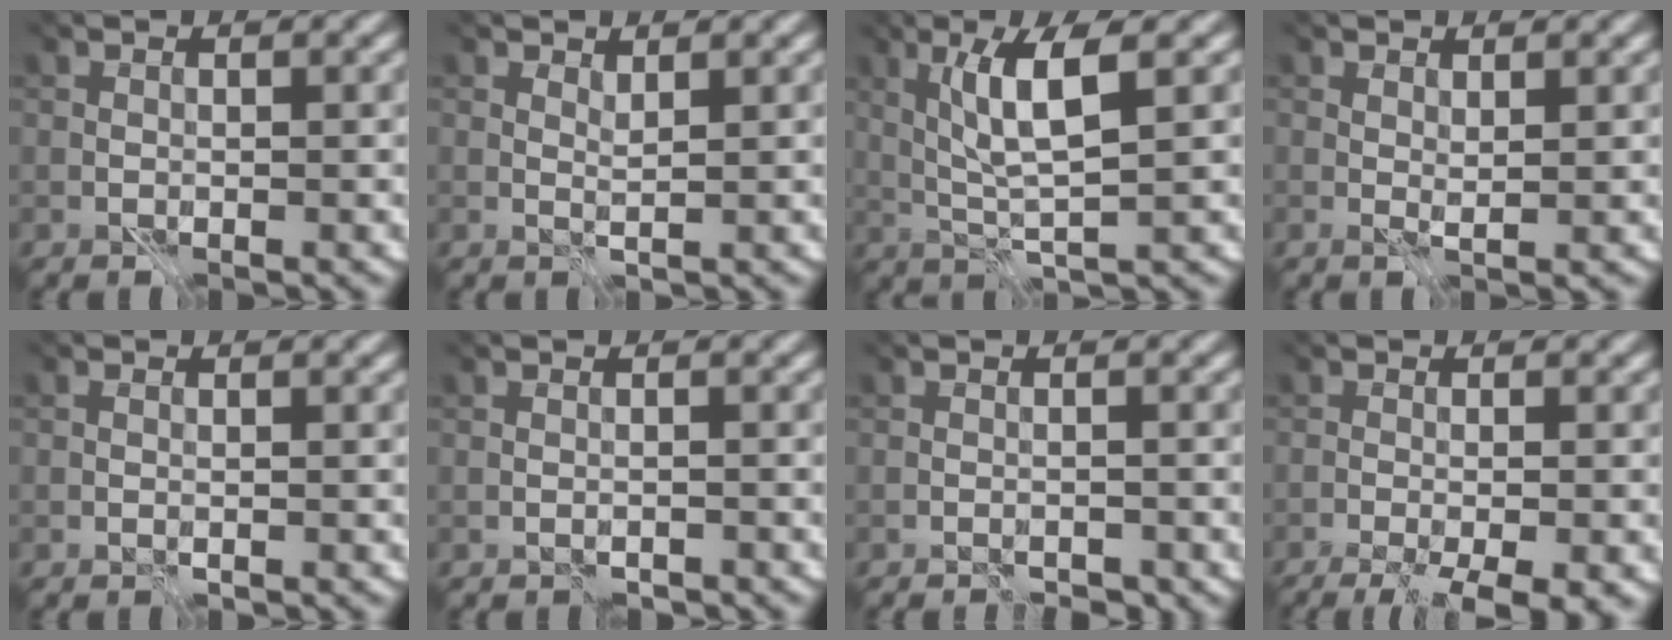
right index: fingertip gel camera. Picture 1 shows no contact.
{"total": 1.3, "force": [1.1, -0.2, 0.6], "torque": [-0.009, 0.002, 0.020]}
{"total": 4.7, "force": [0.5, -0.1, 4.7], "torque": [-0.090, 0.010, 0.025]}
{"total": 1.4, "force": [1.3, 0.0, 0.7], "torque": [-0.015, 0.003, 0.023]}
{"total": 0.0}
{"total": 0.8, "force": [-0.5, -0.3, -0.5], "torque": [0.013, -0.001, -0.010]}
{"total": 1.5, "force": [-1.5, -0.2, -0.1], "torque": [0.009, 0.000, -0.018]}
{"total": 7.7, "force": [-4.0, 2.5, 6.0], "torque": [-0.080, 0.006, -0.053]}